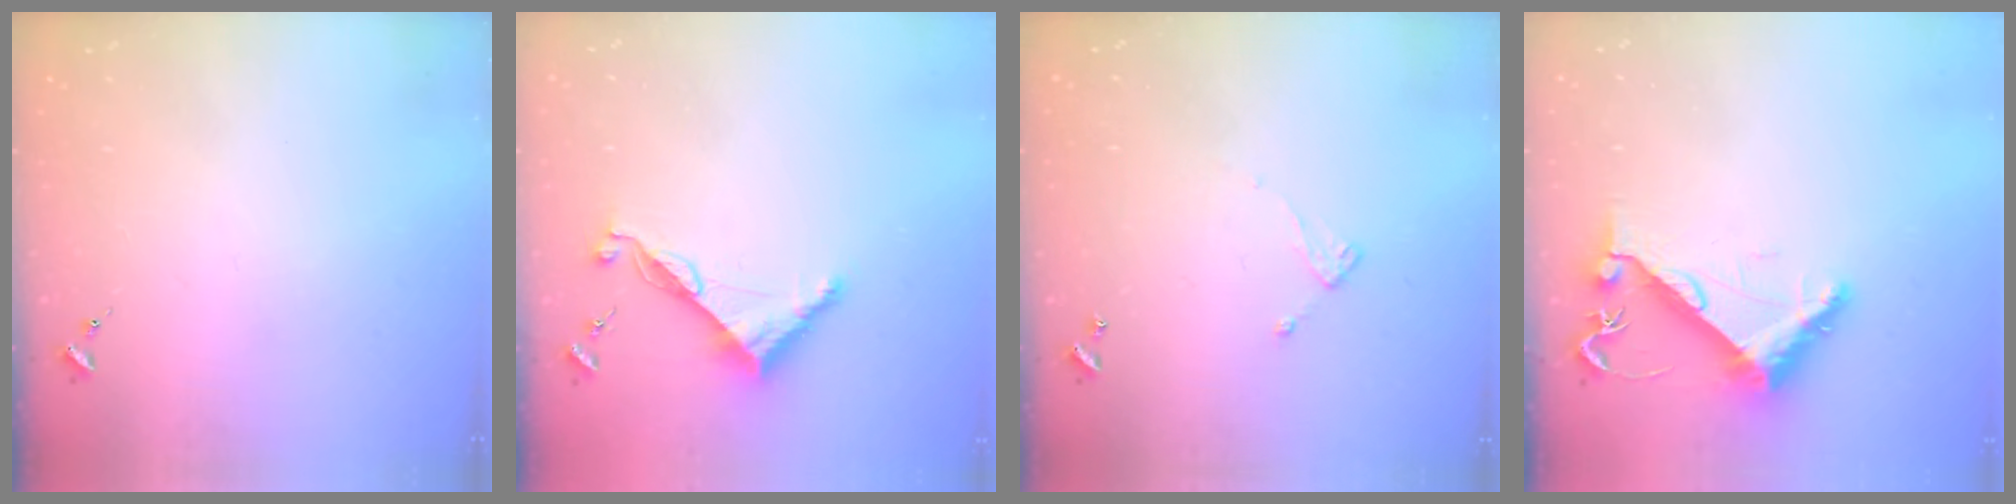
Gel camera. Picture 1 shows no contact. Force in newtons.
{"total": 9.0, "press": 9.0, "slide": 0.6}
{"total": 5.8, "press": 5.8, "slide": 0.5}
{"total": 8.4, "press": 8.4, "slide": 0.4}